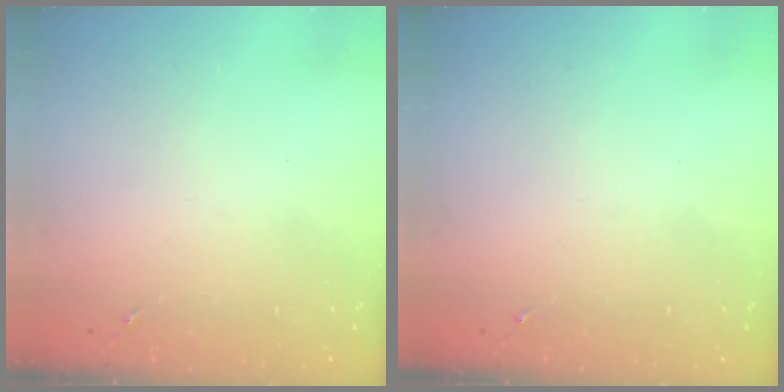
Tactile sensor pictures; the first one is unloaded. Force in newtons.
{"total": 0.0}